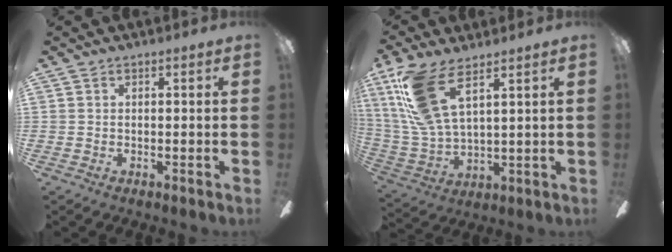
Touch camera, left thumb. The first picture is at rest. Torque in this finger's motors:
{"motor_torque": [0.36, 0.40, 0.03, -0.04, 0.19]}